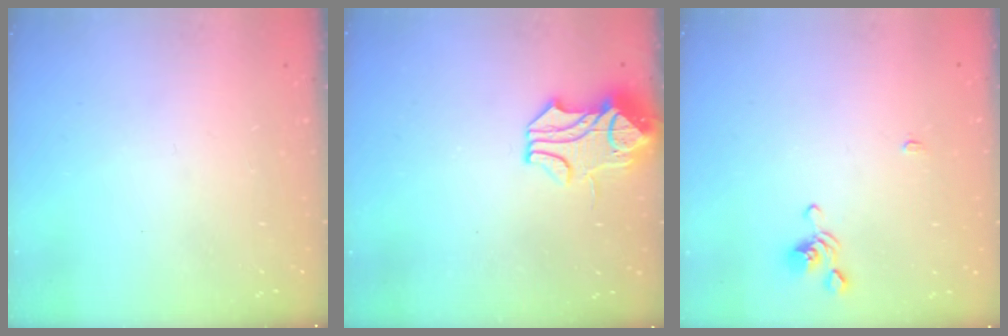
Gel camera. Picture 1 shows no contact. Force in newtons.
{"total": 1.6, "press": 0.9, "slide": 1.3}
{"total": 2.2, "press": 2.2, "slide": 0.4}